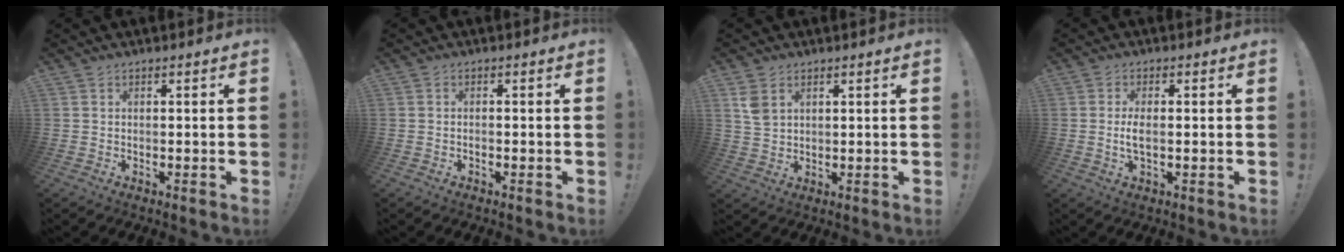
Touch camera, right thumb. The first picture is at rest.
{"total": 0.7, "force": [-0.6, 0.0, 0.4], "torque": [-0.008, -0.001, -0.011]}
{"total": 5.2, "force": [2.6, 3.4, 2.9], "torque": [-0.036, -0.011, 0.050]}
{"total": 4.3, "force": [-0.3, 1.5, 4.0], "torque": [-0.078, -0.006, -0.010]}